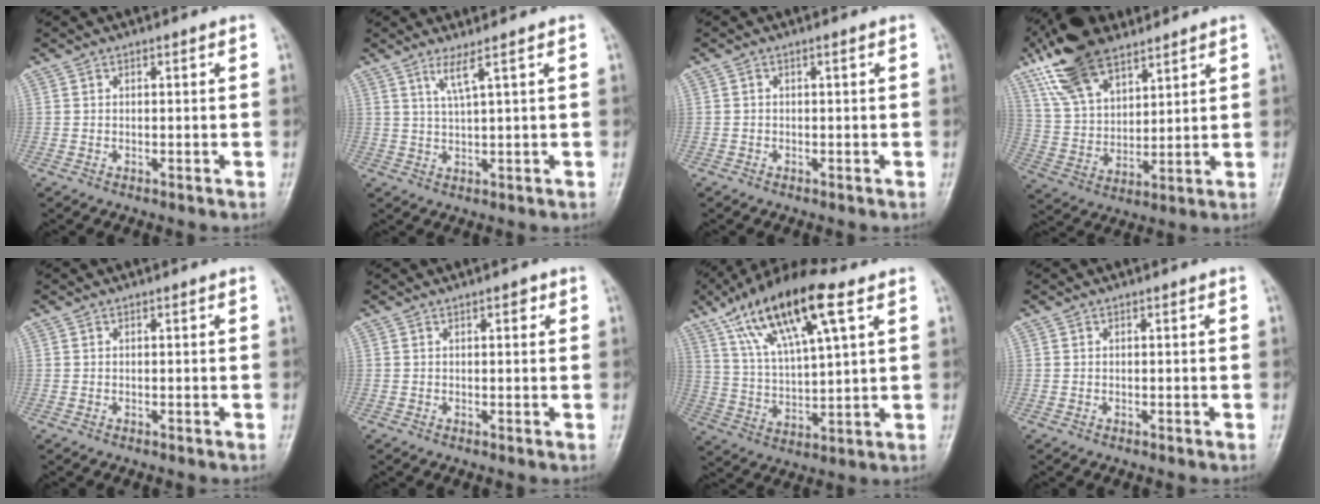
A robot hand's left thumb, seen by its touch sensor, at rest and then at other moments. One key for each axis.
{"total": 3.5, "fx": 2.0, "fy": -0.5, "fz": 2.8, "tx": -0.065, "ty": -0.017, "tz": 0.046}
{"total": 0.6, "fx": -0.2, "fy": 0.5, "fz": 0.3, "tx": -0.003, "ty": 0.003, "tz": -0.005}
{"total": 17.4, "fx": 11.2, "fy": 8.4, "fz": 10.4, "tx": -0.174, "ty": -0.026, "tz": 0.215}
{"total": 0.0}
{"total": 1.6, "fx": 0.7, "fy": 0.7, "fz": 1.2, "tx": -0.012, "ty": 0.001, "tz": 0.008}
{"total": 19.2, "fx": 9.8, "fy": 5.8, "fz": 15.4, "tx": -0.272, "ty": -0.011, "tz": 0.180}
{"total": 0.0}